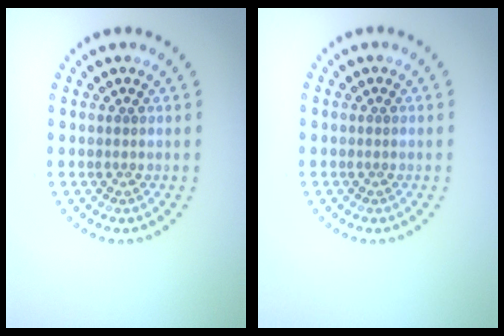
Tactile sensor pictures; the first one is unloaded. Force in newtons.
{"total": 0.0}